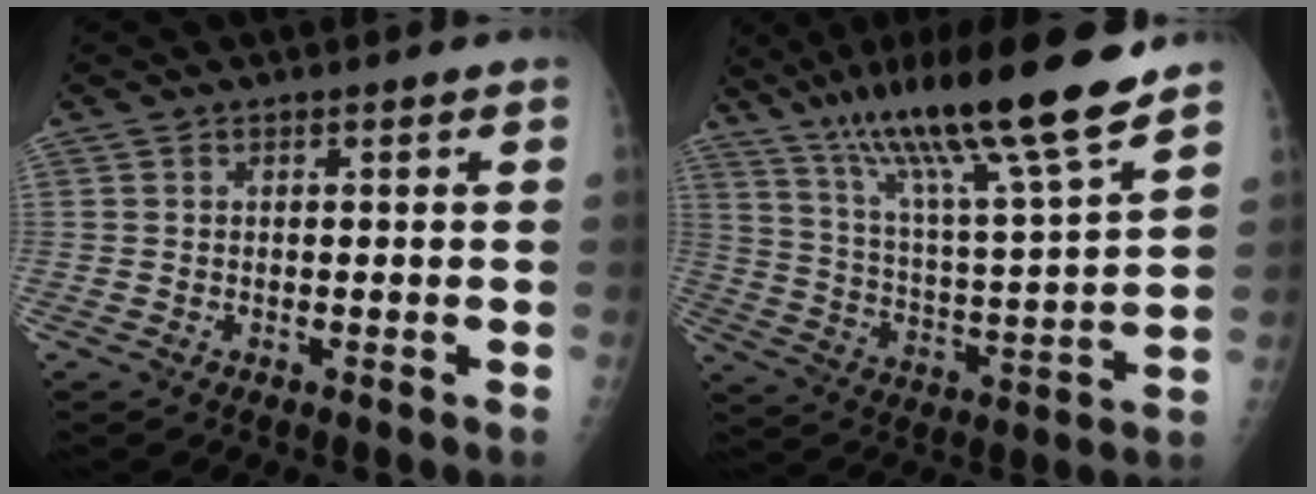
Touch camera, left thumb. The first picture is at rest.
{"total": 21.7, "force": [15.7, 1.4, 14.9], "torque": [-0.243, -0.055, 0.276]}